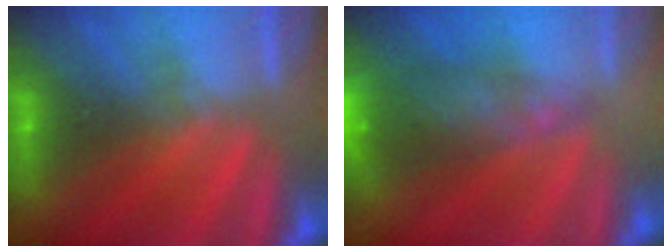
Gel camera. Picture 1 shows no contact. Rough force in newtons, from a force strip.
{"total": 7.1}